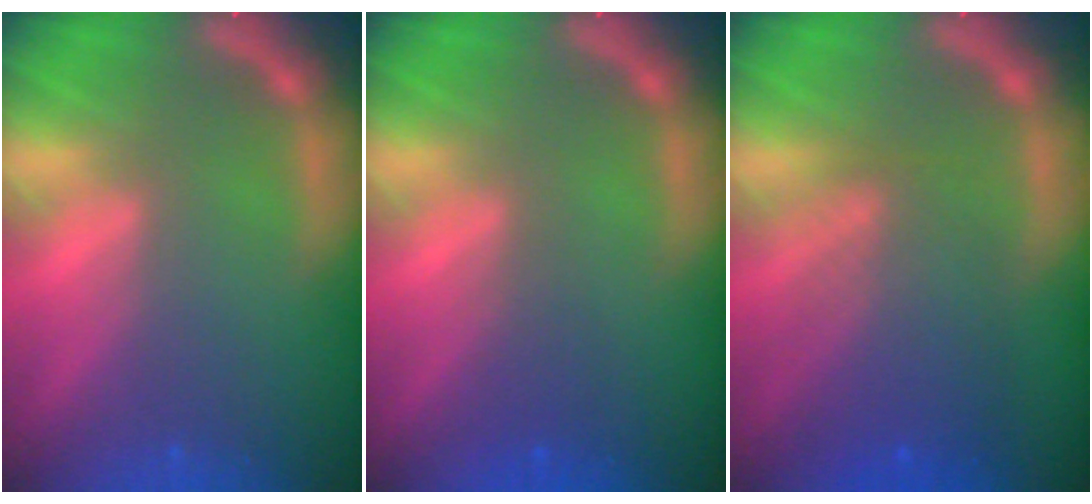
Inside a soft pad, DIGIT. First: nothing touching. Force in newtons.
{"total": 1.5}
{"total": 6.0}